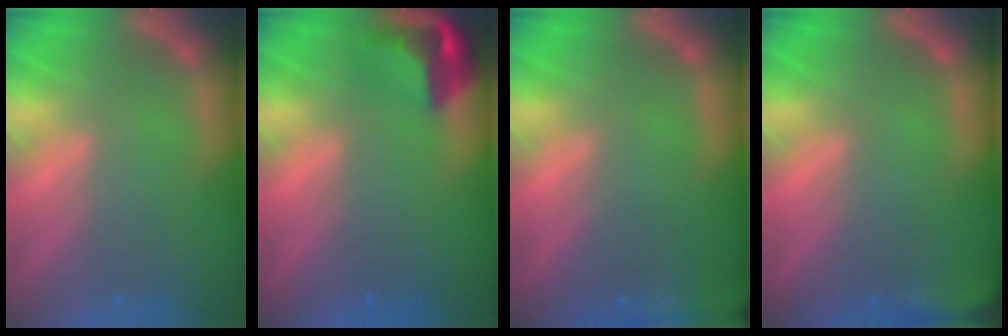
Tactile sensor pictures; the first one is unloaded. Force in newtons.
{"total": 4.4}
{"total": 10.0}
{"total": 5.0}